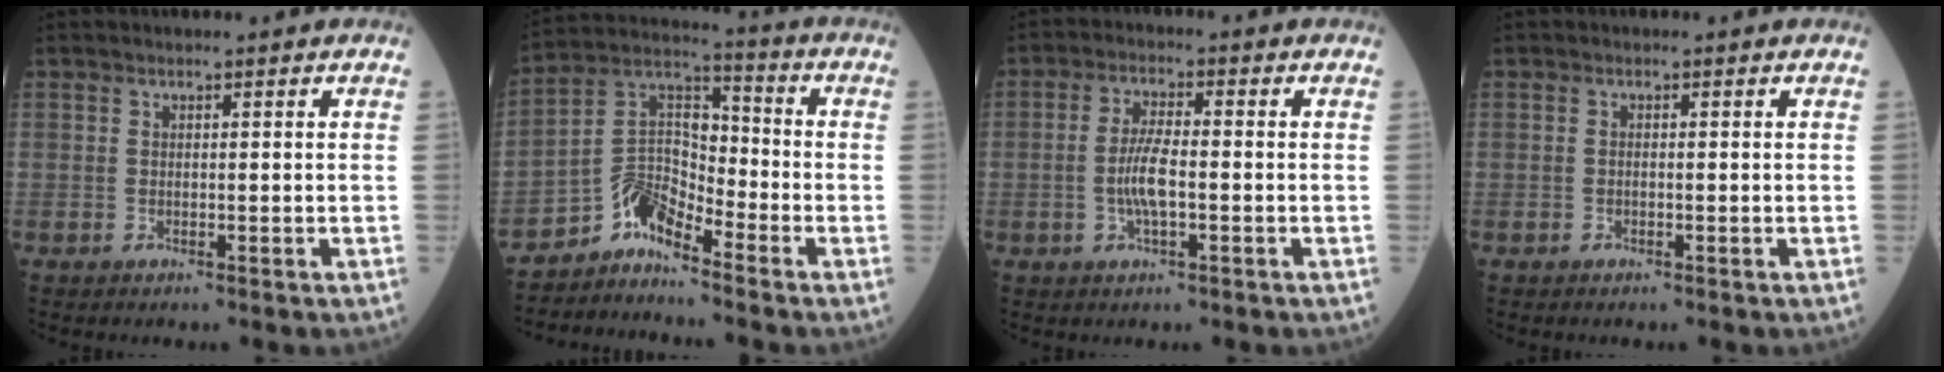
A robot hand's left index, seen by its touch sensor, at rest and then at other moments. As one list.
[{"total": 6.6, "force": [-5.4, 2.3, 2.9], "torque": [-0.059, 0.028, -0.111]}, {"total": 5.0, "force": [-1.0, 1.0, 4.8], "torque": [-0.104, 0.002, -0.020]}, {"total": 0.0}]